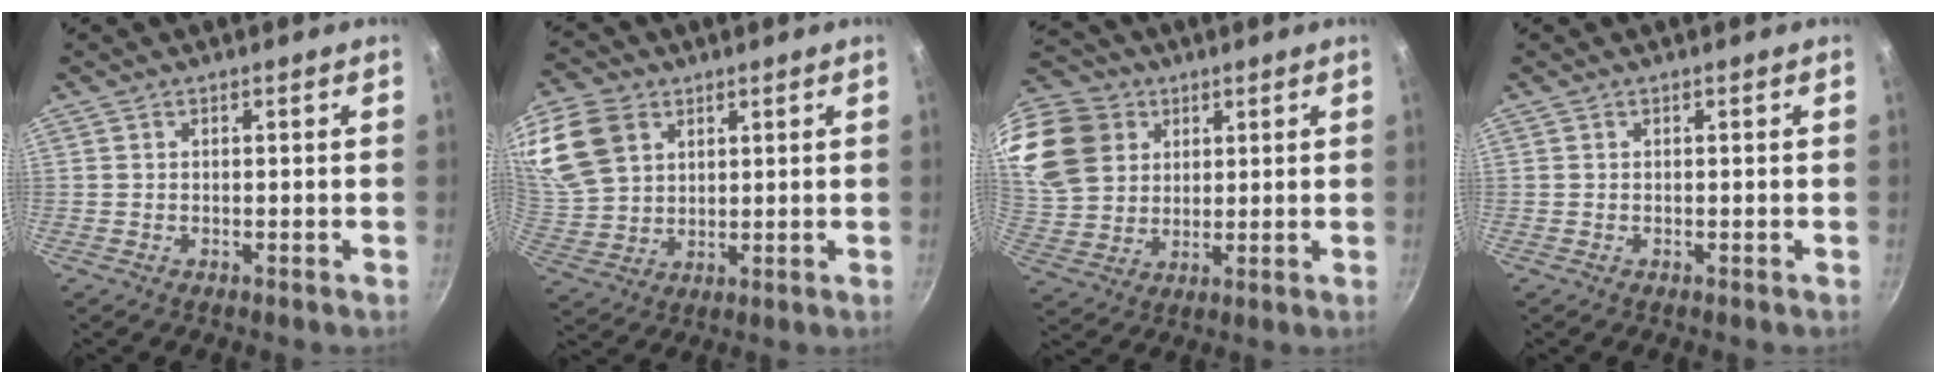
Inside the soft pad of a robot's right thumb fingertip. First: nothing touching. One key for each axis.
{"total": 14.4, "fx": 6.0, "fy": 10.4, "fz": 7.9, "tx": -0.155, "ty": -0.004, "tz": 0.126}
{"total": 19.2, "fx": 8.4, "fy": 15.0, "fz": 8.6, "tx": -0.178, "ty": -0.003, "tz": 0.168}
{"total": 0.0}